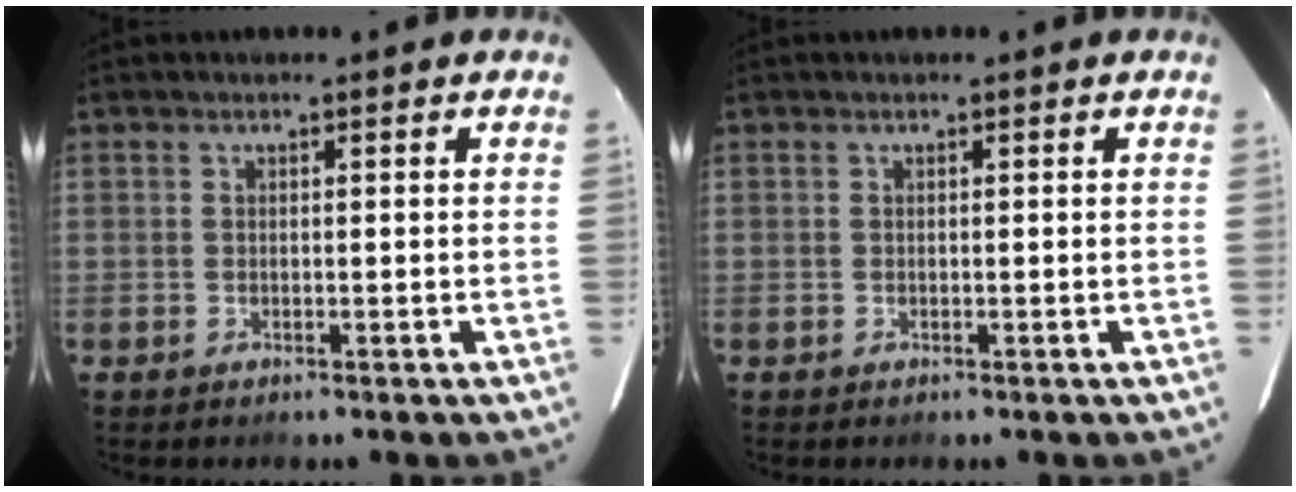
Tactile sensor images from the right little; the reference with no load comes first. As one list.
[{"total": 0.0}]